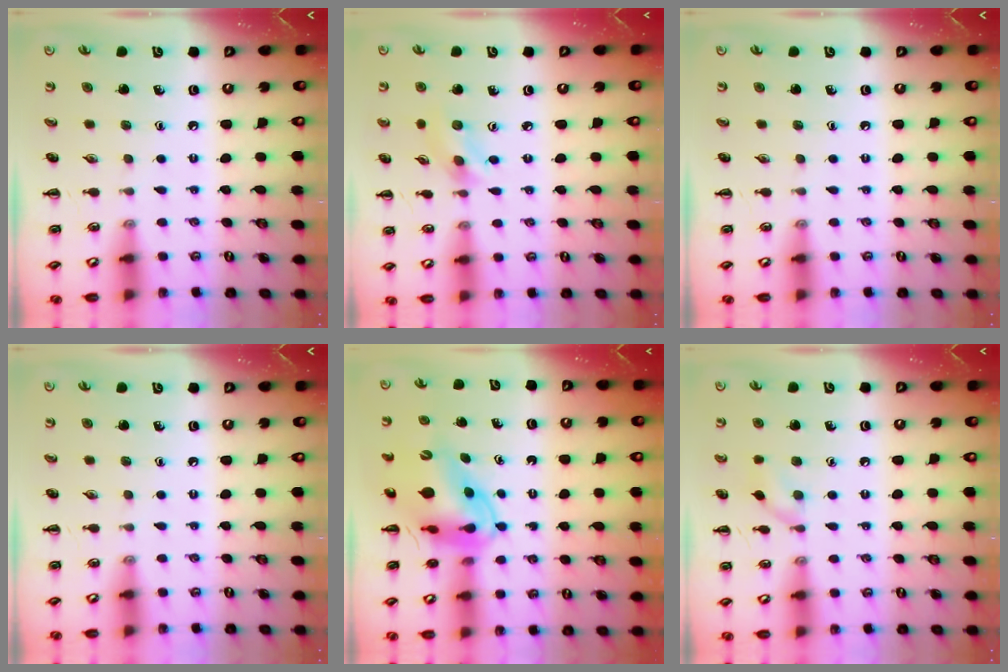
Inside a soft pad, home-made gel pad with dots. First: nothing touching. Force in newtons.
{"total": 2.8, "press": 2.7, "slide": 0.6}
{"total": 0.0}
{"total": 0.0}
{"total": 11.8, "press": 11.3, "slide": 3.6}
{"total": 7.4, "press": 7.2, "slide": 1.9}